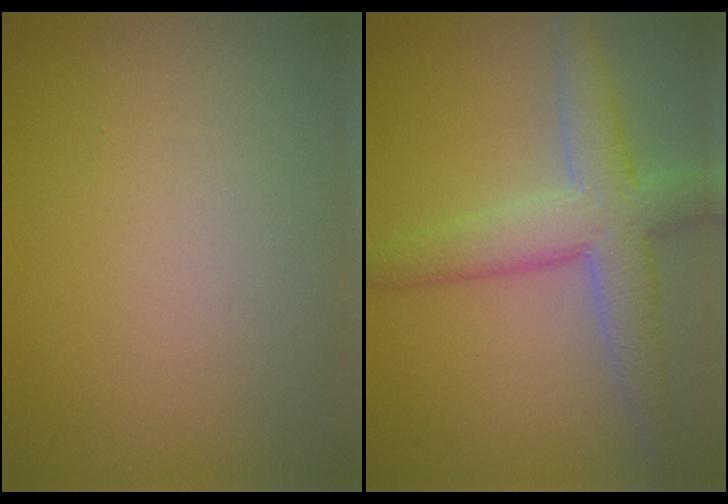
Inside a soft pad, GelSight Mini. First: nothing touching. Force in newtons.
{"total": 5.6, "press": 5.6, "slide": 0.6}